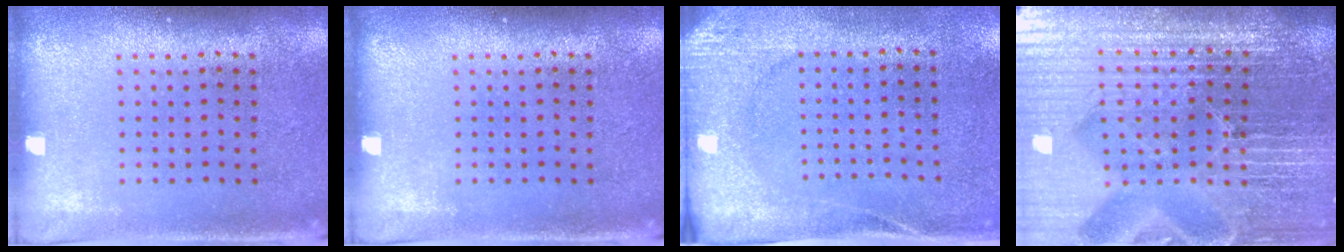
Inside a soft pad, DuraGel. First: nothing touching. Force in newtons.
{"total": 0.0}
{"total": 2.7, "press": 2.0, "slide": 1.7}
{"total": 7.3, "press": 6.3, "slide": 3.5}